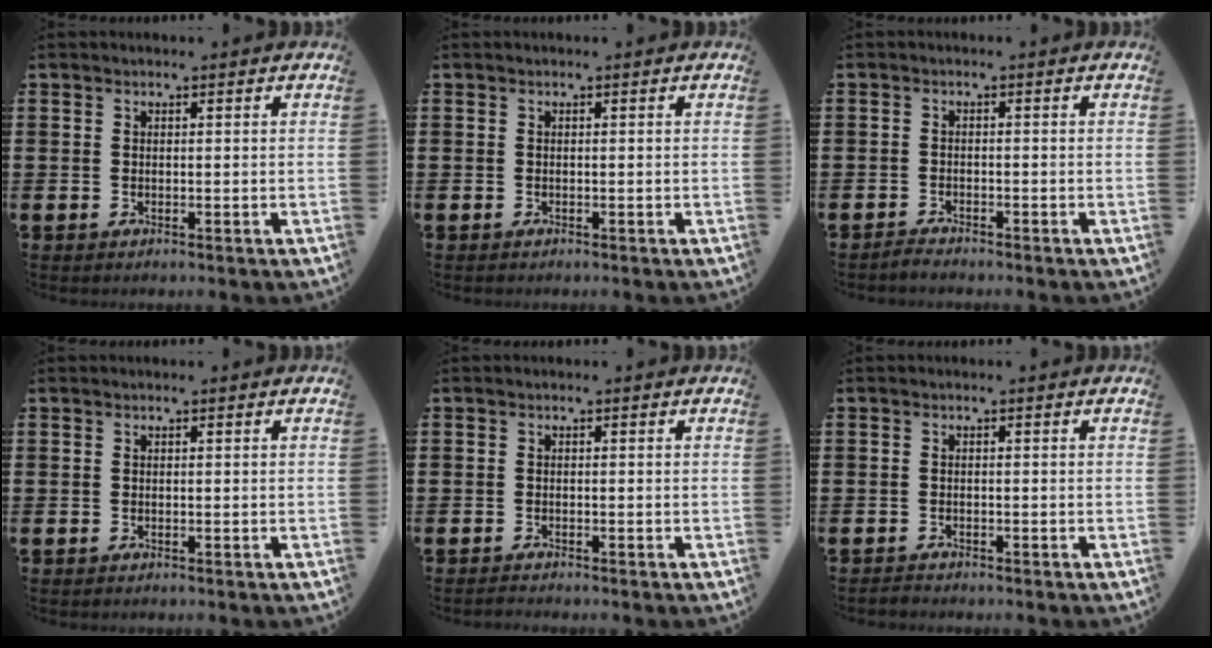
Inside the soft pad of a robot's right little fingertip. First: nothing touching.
{"total": 0.0}
{"total": 1.2, "force": [-1.2, 0.0, 0.1], "torque": [-0.006, -0.001, -0.023]}
{"total": 0.0}
{"total": 0.5, "force": [-0.5, 0.0, 0.1], "torque": [-0.002, -0.002, -0.011]}
{"total": 0.7, "force": [-0.6, 0.2, 0.1], "torque": [-0.004, -0.001, -0.014]}